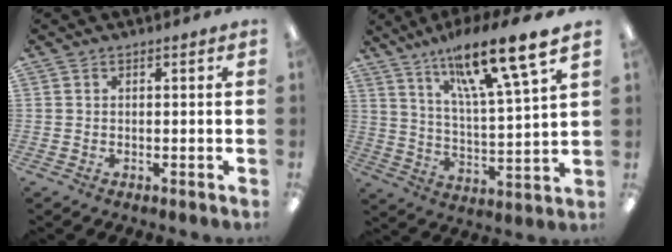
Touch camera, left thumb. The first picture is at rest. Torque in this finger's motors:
{"motor_torque": [0.42, 0.38, -0.12, -0.04, 0.13]}